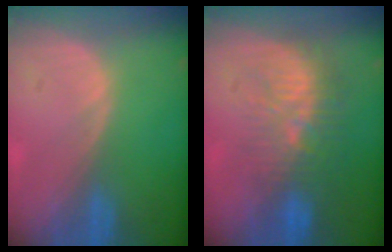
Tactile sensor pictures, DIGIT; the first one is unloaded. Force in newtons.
{"total": 9.7, "press": 9.0, "slide": 3.6}